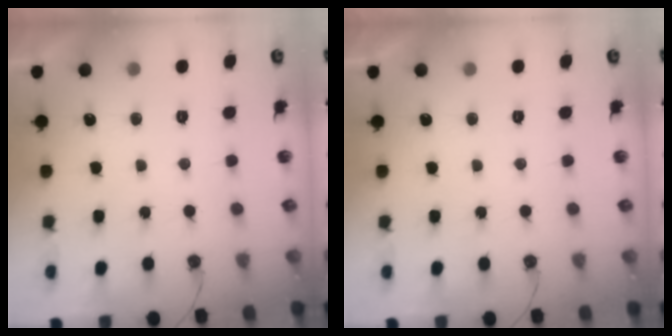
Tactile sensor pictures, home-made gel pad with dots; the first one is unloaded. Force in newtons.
{"total": 0.0}